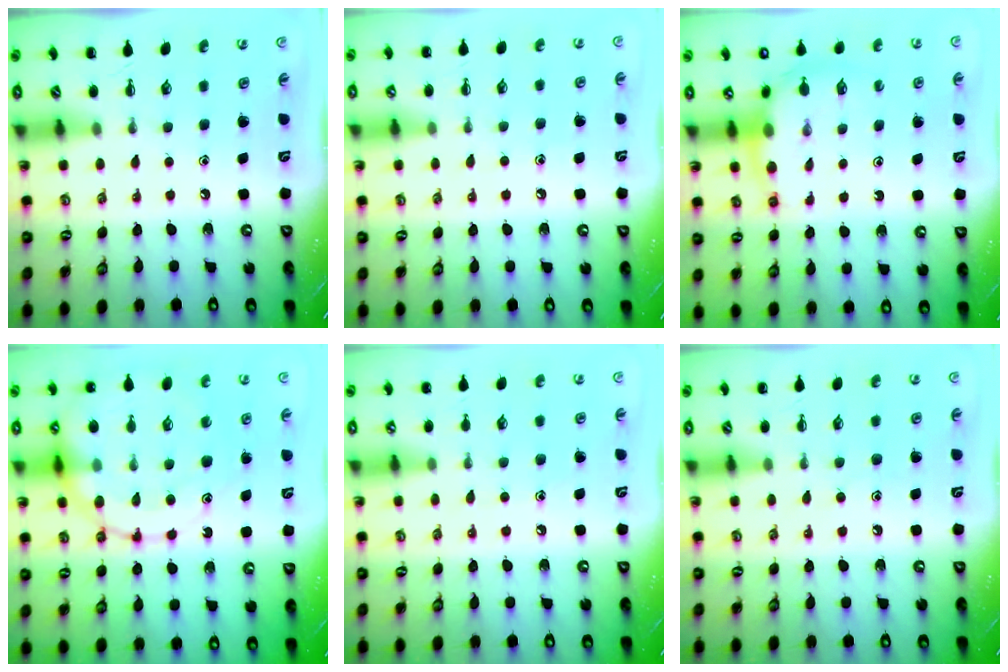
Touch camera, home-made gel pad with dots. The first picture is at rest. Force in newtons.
{"total": 6.7, "press": 6.4, "slide": 2.0}
{"total": 9.8, "press": 9.7, "slide": 1.3}
{"total": 21.0, "press": 20.8, "slide": 2.9}
{"total": 8.5, "press": 8.4, "slide": 1.7}
{"total": 6.1, "press": 6.0, "slide": 1.4}